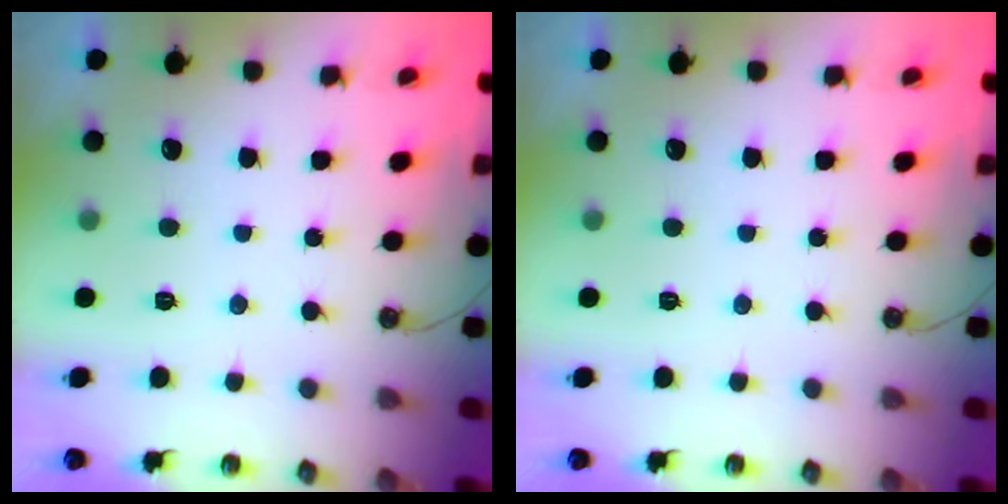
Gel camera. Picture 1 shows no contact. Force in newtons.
{"total": 0.0}